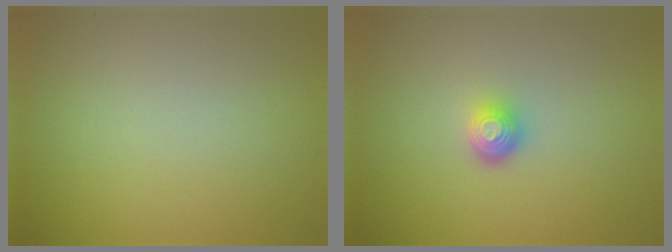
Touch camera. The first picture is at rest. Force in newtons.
{"total": 2.0, "press": 1.5, "slide": 1.3}